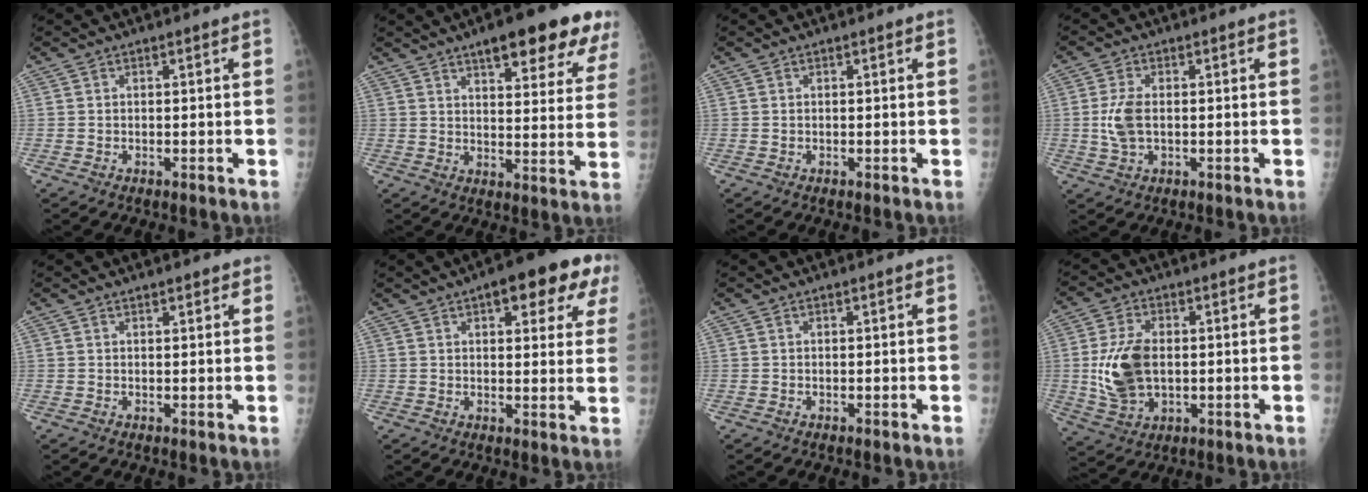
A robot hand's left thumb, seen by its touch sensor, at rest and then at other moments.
{"total": 17.8, "force": [11.0, 5.1, 13.0], "torque": [-0.140, -0.036, 0.139]}
{"total": 0.0}
{"total": 5.4, "force": [-0.2, 3.0, 4.5], "torque": [-0.103, 0.000, -0.004]}
{"total": 1.8, "force": [1.4, 0.7, 0.8], "torque": [-0.002, -0.003, 0.014]}
{"total": 13.5, "force": [6.7, 5.1, 10.5], "torque": [-0.090, -0.009, 0.076]}
{"total": 0.0}
{"total": 11.2, "force": [0.1, 7.1, 8.7], "torque": [-0.166, -0.003, 0.011]}